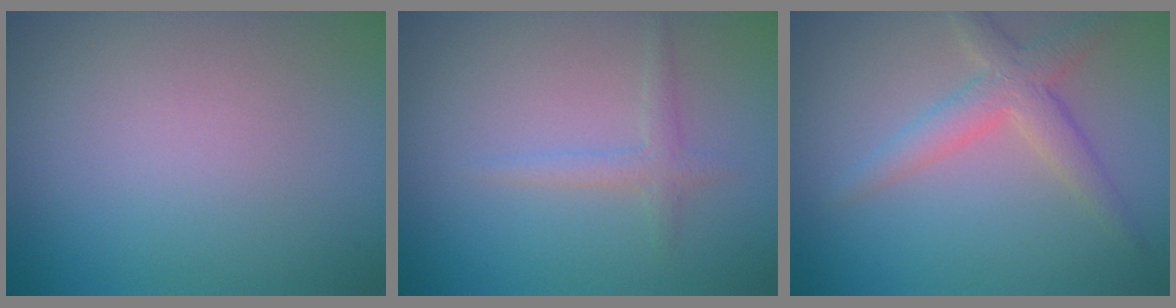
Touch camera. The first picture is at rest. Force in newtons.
{"total": 1.4, "press": 1.4, "slide": 0.1}
{"total": 3.4, "press": 3.4, "slide": 0.1}